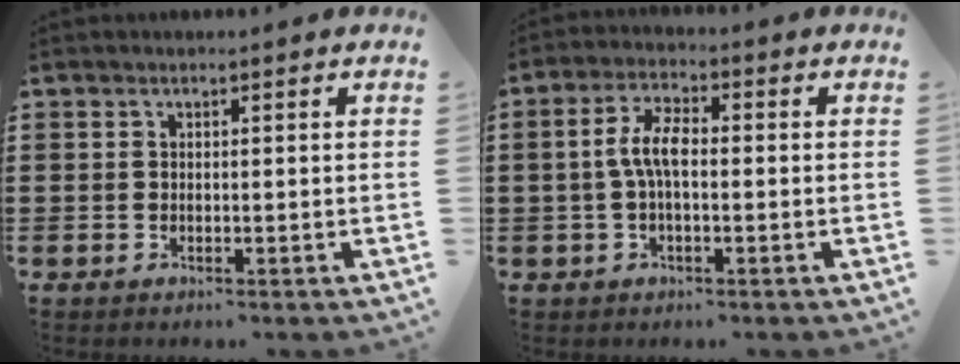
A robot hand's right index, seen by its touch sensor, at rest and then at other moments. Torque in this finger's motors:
{"motor_torque": [1.14, -0.54, 0.49, 0.16]}